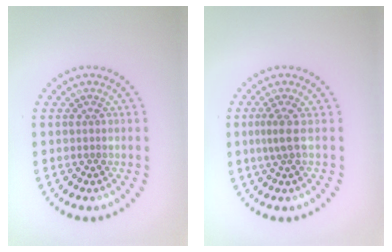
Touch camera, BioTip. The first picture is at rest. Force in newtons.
{"total": 1.7, "press": 1.2, "slide": 1.2}